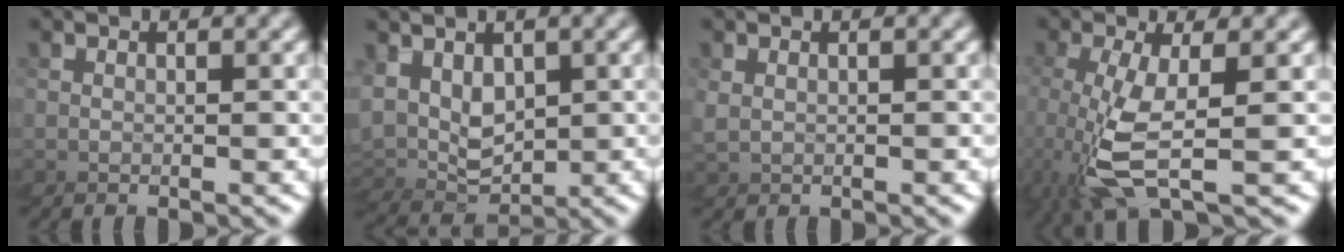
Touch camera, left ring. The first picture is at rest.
{"total": 3.9, "force": [0.6, 3.8, 0.7], "torque": [-0.042, 0.006, -0.003]}
{"total": 0.8, "force": [0.1, 0.6, -0.4], "torque": [0.002, 0.000, 0.004]}
{"total": 2.7, "force": [-0.8, -0.6, 2.5], "torque": [-0.085, 0.002, -0.008]}